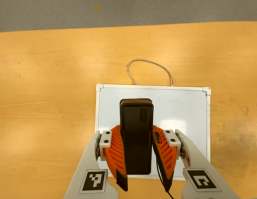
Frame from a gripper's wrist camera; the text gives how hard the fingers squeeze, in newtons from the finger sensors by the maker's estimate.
{"total": 8.1, "left": 6.4, "right": 9.7}